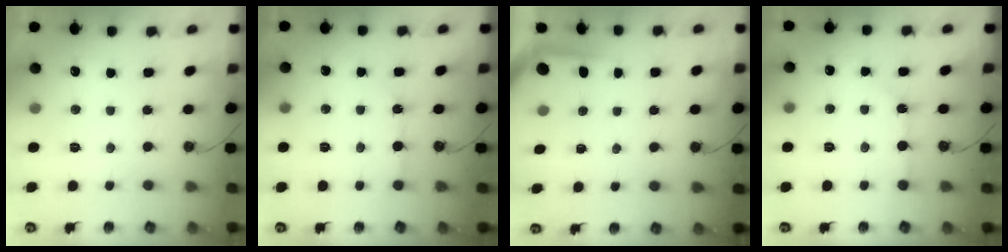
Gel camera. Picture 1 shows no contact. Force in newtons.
{"total": 3.2, "press": 3.2, "slide": 0.4}
{"total": 2.0, "press": 2.0, "slide": 0.2}
{"total": 1.9, "press": 1.8, "slide": 0.4}